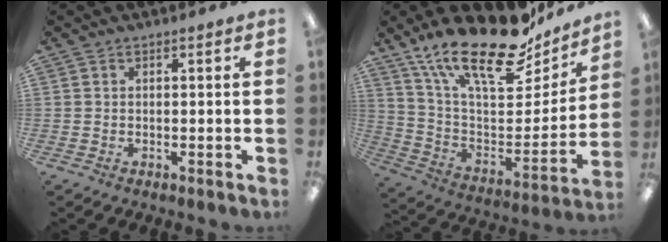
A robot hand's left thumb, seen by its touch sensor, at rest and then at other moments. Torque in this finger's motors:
{"motor_torque": [0.72, 0.15, 1.42, -1.35, 0.46]}